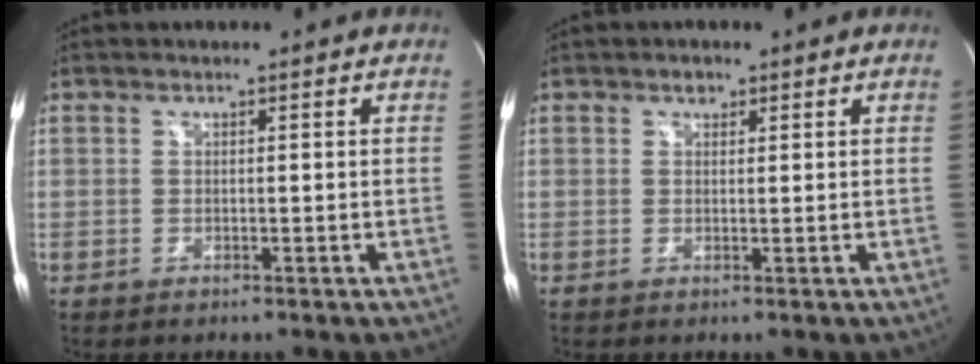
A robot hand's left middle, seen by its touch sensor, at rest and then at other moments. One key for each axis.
{"total": 1.1, "fx": 0.7, "fy": 0.8, "fz": 0.4, "tx": -0.006, "ty": 0.001, "tz": 0.011}